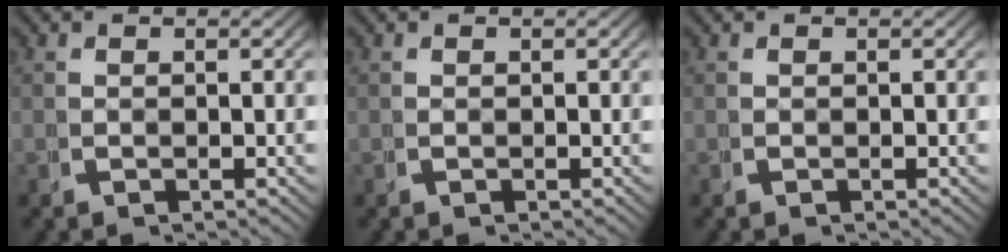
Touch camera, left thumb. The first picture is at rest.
{"total": 0.0}
{"total": 0.0}